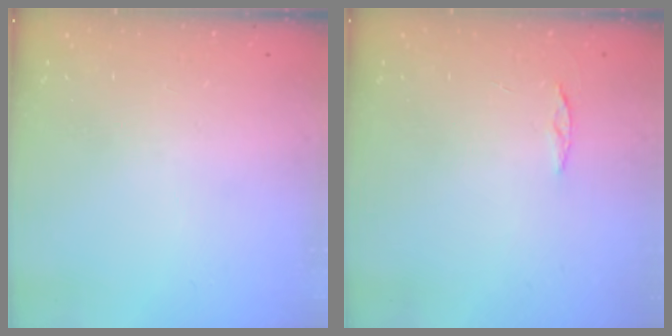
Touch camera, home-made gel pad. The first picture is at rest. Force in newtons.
{"total": 3.1, "press": 3.1, "slide": 0.3}